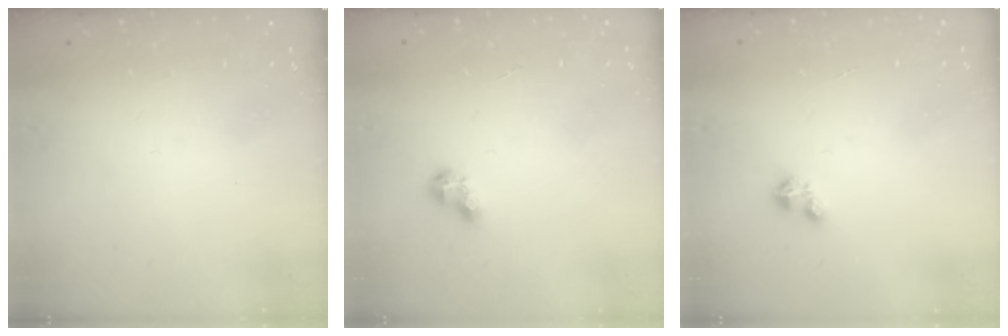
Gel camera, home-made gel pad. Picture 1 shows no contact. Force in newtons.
{"total": 3.5, "press": 3.5, "slide": 0.3}
{"total": 1.6, "press": 1.6, "slide": 0.3}